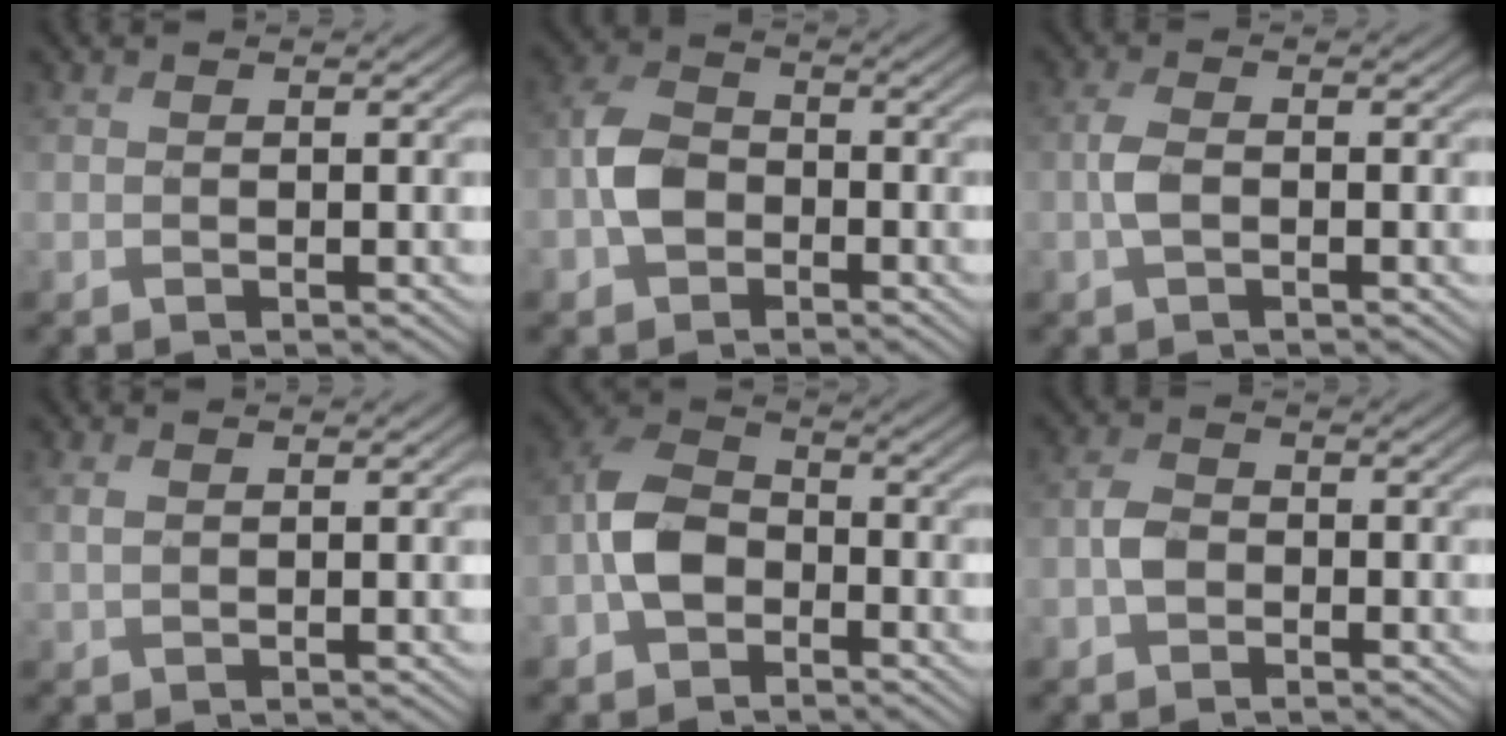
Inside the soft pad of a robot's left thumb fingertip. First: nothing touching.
{"total": 4.7, "force": [-1.4, 3.4, 2.9], "torque": [-0.064, 0.008, -0.037]}
{"total": 2.0, "force": [-0.1, 0.6, 1.9], "torque": [-0.046, 0.007, -0.009]}
{"total": 1.4, "force": [1.2, 0.1, 0.8], "torque": [-0.021, 0.008, 0.026]}
{"total": 6.3, "force": [-2.1, 4.3, 4.0], "torque": [-0.085, 0.014, -0.059]}
{"total": 2.4, "force": [-0.6, 1.8, 1.4], "torque": [-0.030, 0.009, -0.020]}